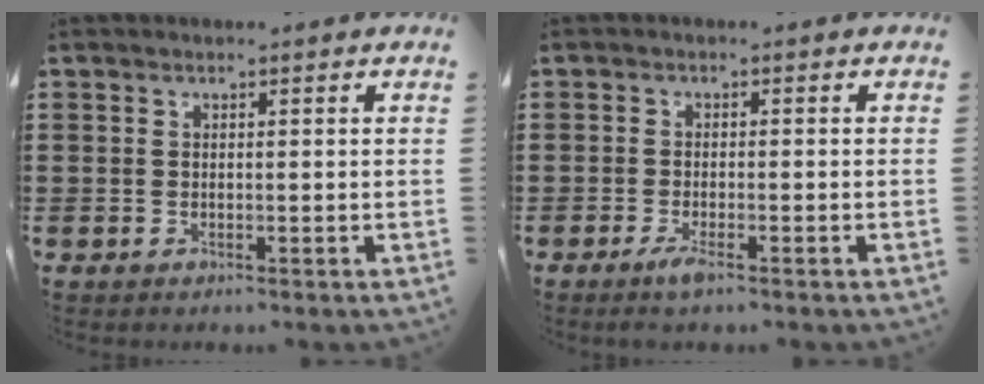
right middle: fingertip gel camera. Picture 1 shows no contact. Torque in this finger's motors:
{"motor_torque": [1.82, 0.32, 0.11, 0.08]}